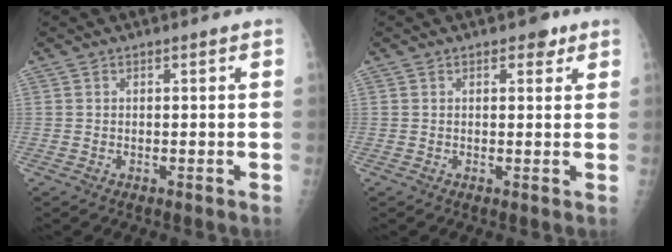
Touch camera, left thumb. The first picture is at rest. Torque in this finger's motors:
{"motor_torque": [1.20, 1.10, 0.45, 0.10, 0.00]}